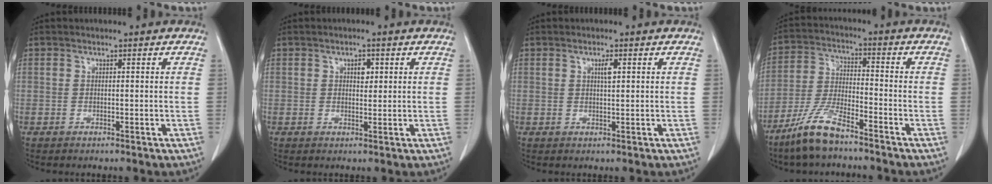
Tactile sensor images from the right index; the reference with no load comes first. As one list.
[{"total": 1.9, "force": [0.7, 1.1, 1.4], "torque": [-0.019, 0.000, 0.011]}, {"total": 1.6, "force": [0.6, 0.2, 1.4], "torque": [-0.025, 0.000, 0.010]}, {"total": 8.9, "force": [-6.8, 1.5, 5.6], "torque": [-0.125, -0.018, -0.136]}]